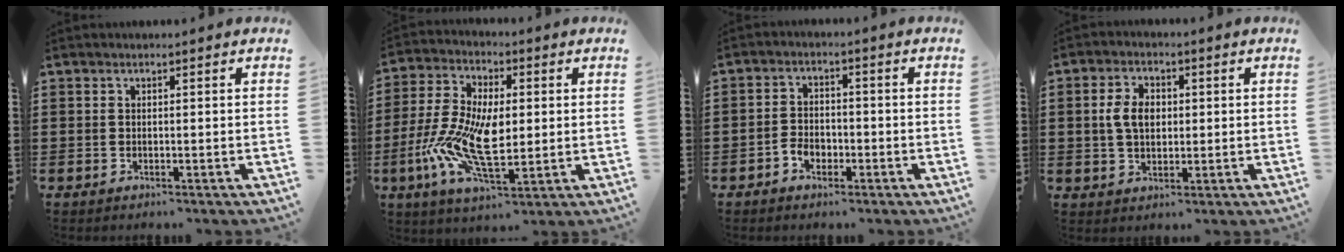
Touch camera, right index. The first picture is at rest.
{"total": 12.2, "force": [-1.4, 5.7, 10.7], "torque": [-0.248, -0.014, -0.029]}
{"total": 3.1, "force": [-1.6, 2.1, 1.5], "torque": [-0.032, 0.001, -0.032]}
{"total": 5.2, "force": [0.5, 3.5, 3.8], "torque": [-0.096, 0.009, 0.001]}